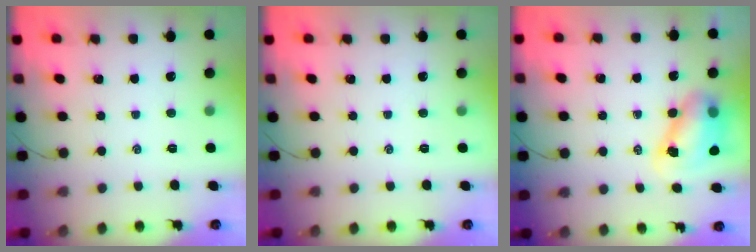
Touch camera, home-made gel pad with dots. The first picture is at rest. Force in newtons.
{"total": 0.0}
{"total": 9.5, "press": 9.3, "slide": 2.0}